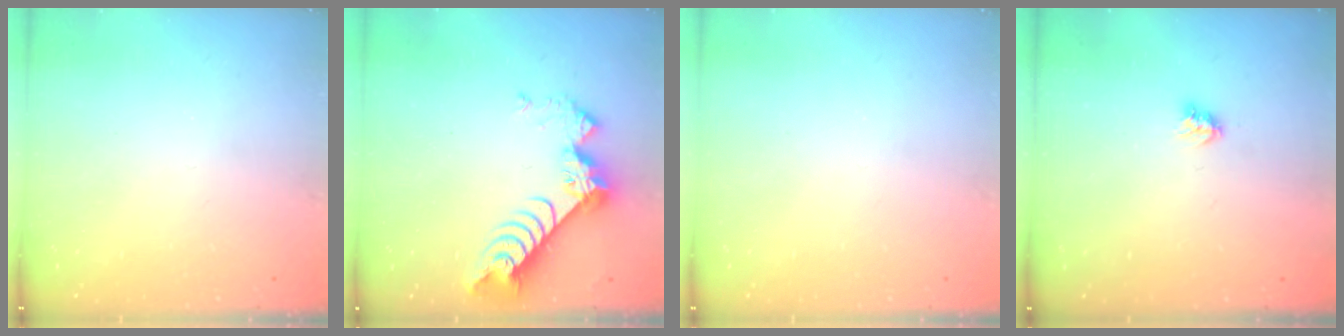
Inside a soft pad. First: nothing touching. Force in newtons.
{"total": 8.6, "press": 8.6, "slide": 0.8}
{"total": 0.0}
{"total": 3.4, "press": 3.4, "slide": 0.4}